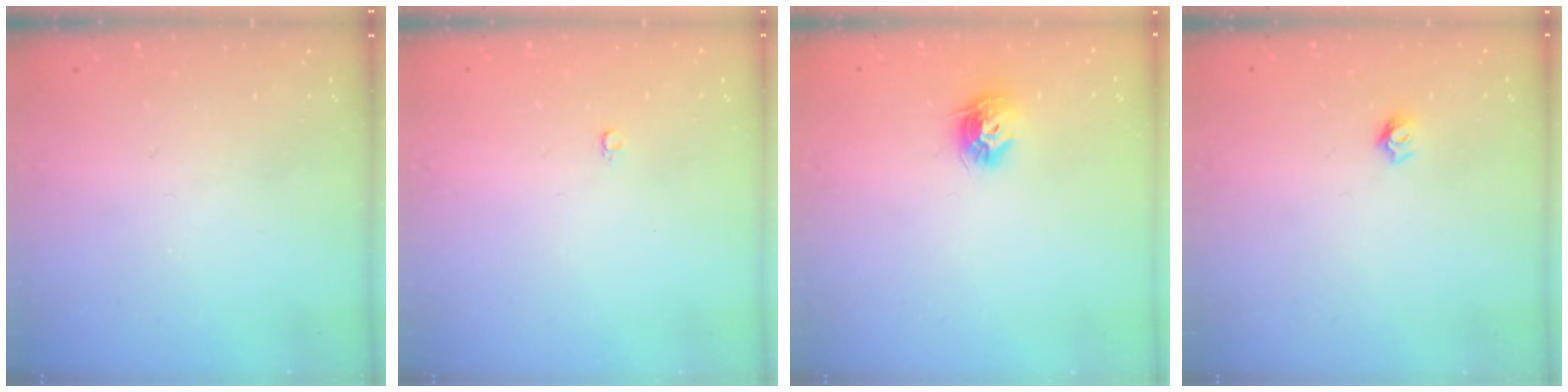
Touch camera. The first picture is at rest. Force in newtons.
{"total": 2.4, "press": 2.4, "slide": 0.2}
{"total": 8.7, "press": 8.7, "slide": 0.3}
{"total": 5.5, "press": 5.5, "slide": 0.5}